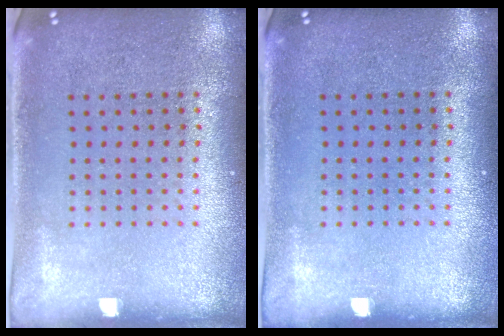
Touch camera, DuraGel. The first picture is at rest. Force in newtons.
{"total": 0.0}